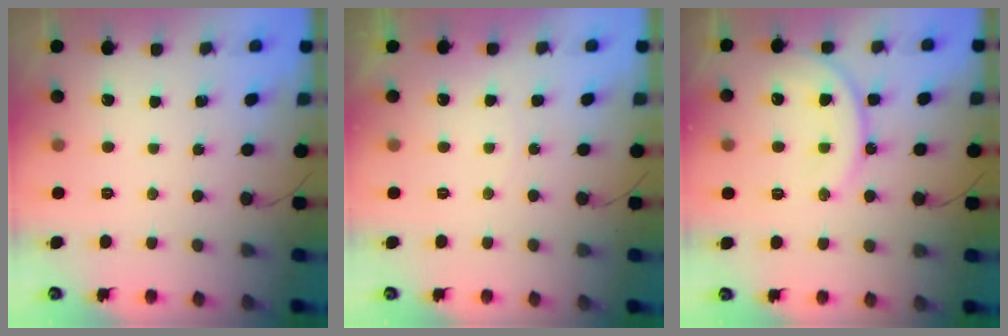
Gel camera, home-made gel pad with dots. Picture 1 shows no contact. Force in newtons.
{"total": 3.0, "press": 2.4, "slide": 1.9}
{"total": 13.6, "press": 13.6, "slide": 1.2}